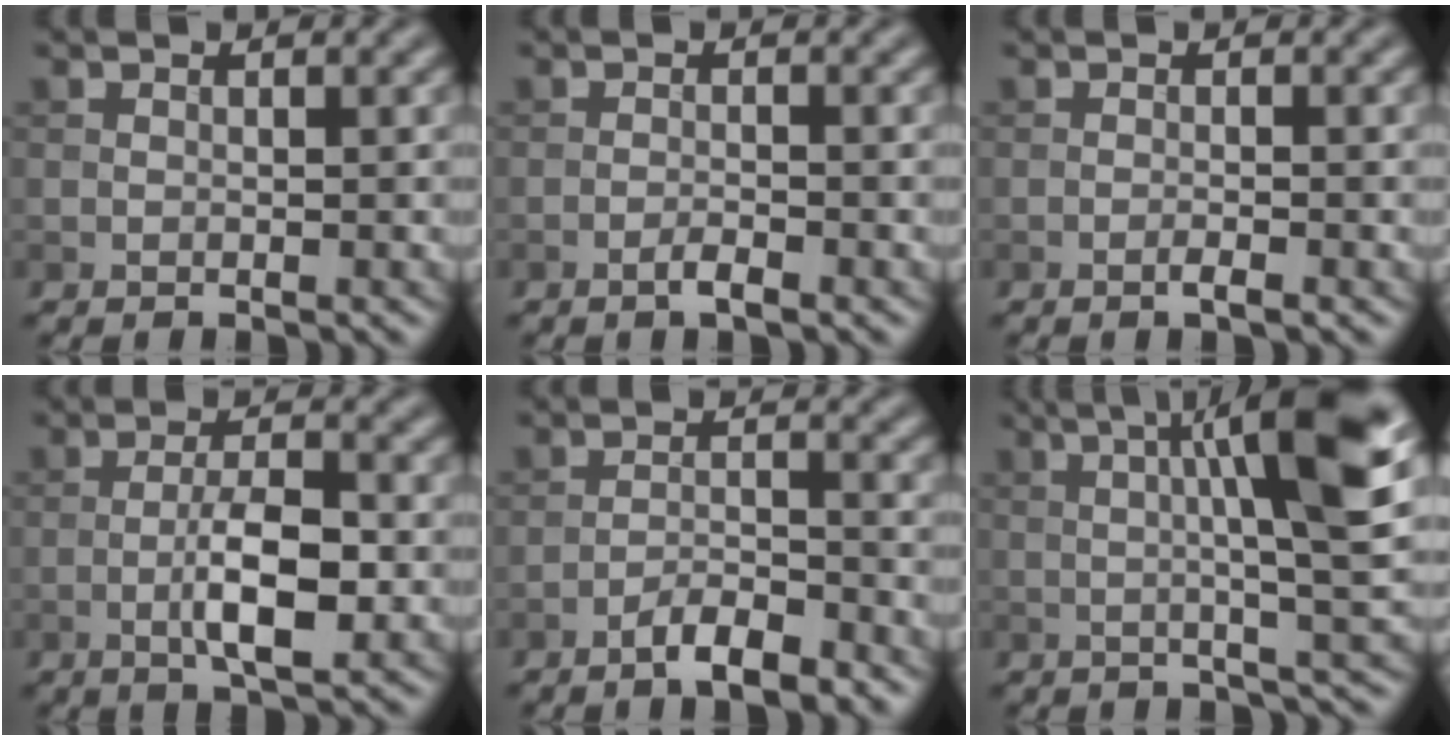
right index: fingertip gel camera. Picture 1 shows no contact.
{"total": 1.5, "force": [-0.9, 0.2, 1.1], "torque": [-0.019, 0.003, -0.019]}
{"total": 1.1, "force": [-0.6, 0.1, 1.0], "torque": [-0.015, 0.001, -0.012]}
{"total": 5.0, "force": [-1.3, 1.4, 4.6], "torque": [-0.086, 0.001, -0.024]}
{"total": 3.5, "force": [-2.5, 0.8, 2.3], "torque": [-0.040, 0.008, -0.049]}
{"total": 10.0, "force": [1.9, 1.6, 9.7], "torque": [-0.127, 0.015, 0.026]}